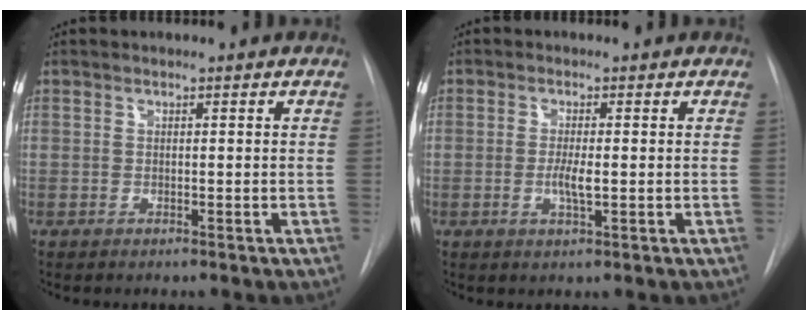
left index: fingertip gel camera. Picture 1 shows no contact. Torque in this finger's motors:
{"motor_torque": [0.51, 0.05, 0.05, 0.05]}